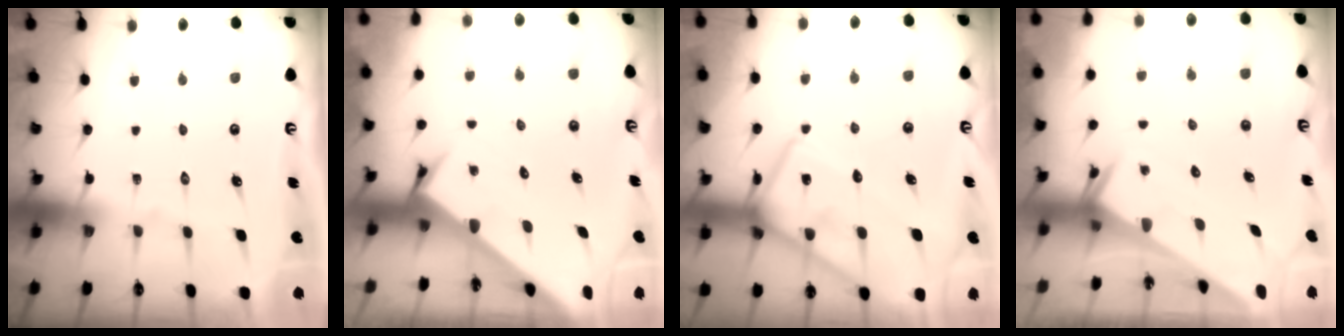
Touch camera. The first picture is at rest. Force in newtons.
{"total": 3.5, "press": 3.5, "slide": 0.2}
{"total": 14.7, "press": 14.6, "slide": 1.1}
{"total": 2.6, "press": 2.6, "slide": 0.2}